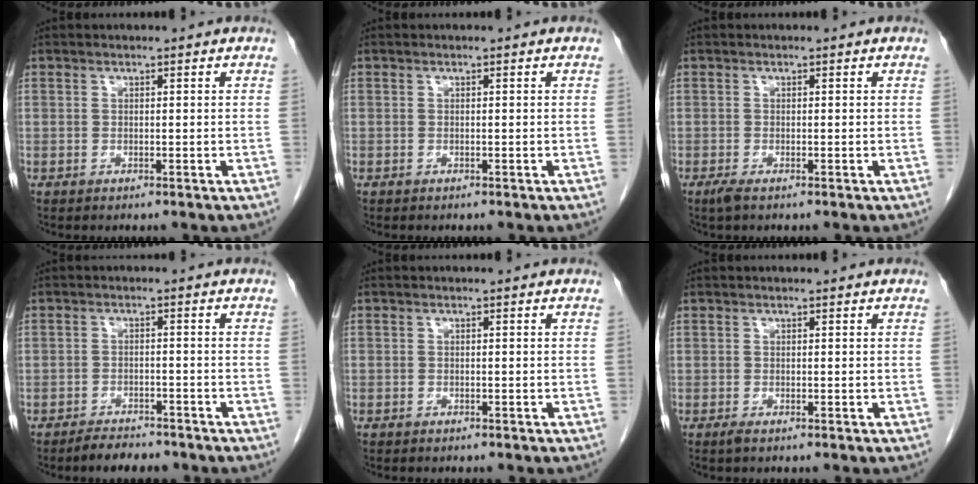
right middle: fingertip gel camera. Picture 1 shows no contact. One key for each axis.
{"total": 0.0}
{"total": 1.3, "fx": -0.8, "fy": 0.2, "fz": 0.9, "tx": -0.026, "ty": -0.005, "tz": -0.016}
{"total": 4.2, "fx": -3.7, "fy": 1.5, "fz": 1.3, "tx": -0.024, "ty": -0.001, "tz": -0.057}
{"total": 0.6, "fx": -0.4, "fy": 0.3, "fz": 0.0, "tx": -0.004, "ty": 0.002, "tz": -0.007}
{"total": 0.7, "fx": -0.5, "fy": 0.0, "fz": 0.4, "tx": -0.012, "ty": -0.002, "tz": -0.008}